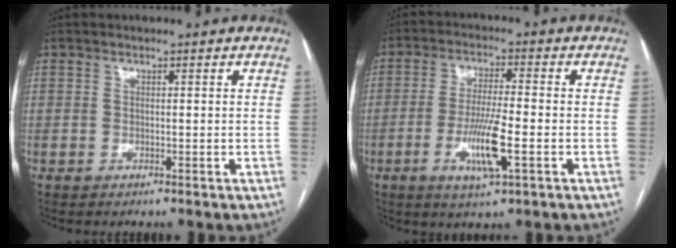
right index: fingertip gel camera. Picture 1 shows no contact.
{"total": 8.4, "force": [-2.8, 0.6, 7.8], "torque": [-0.151, -0.012, -0.051]}